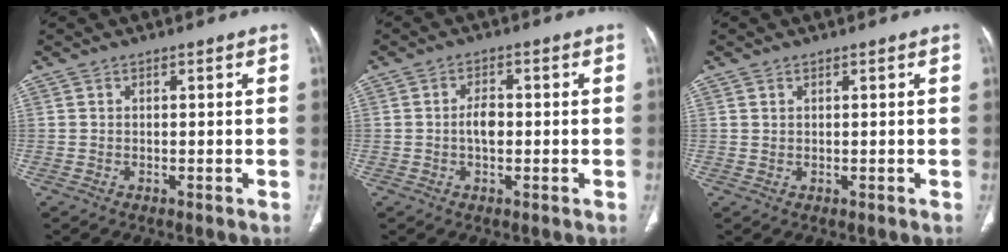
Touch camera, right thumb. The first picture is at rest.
{"total": 3.4, "force": [-0.3, 2.0, 2.8], "torque": [-0.046, 0.007, -0.009]}
{"total": 0.6, "force": [0.4, 0.3, 0.2], "torque": [0.004, -0.001, 0.006]}